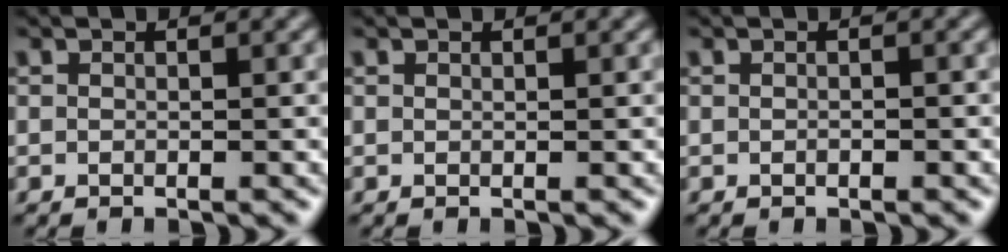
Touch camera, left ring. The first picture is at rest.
{"total": 0.0}
{"total": 0.5, "force": [0.0, 0.2, 0.5], "torque": [-0.012, 0.001, -0.003]}